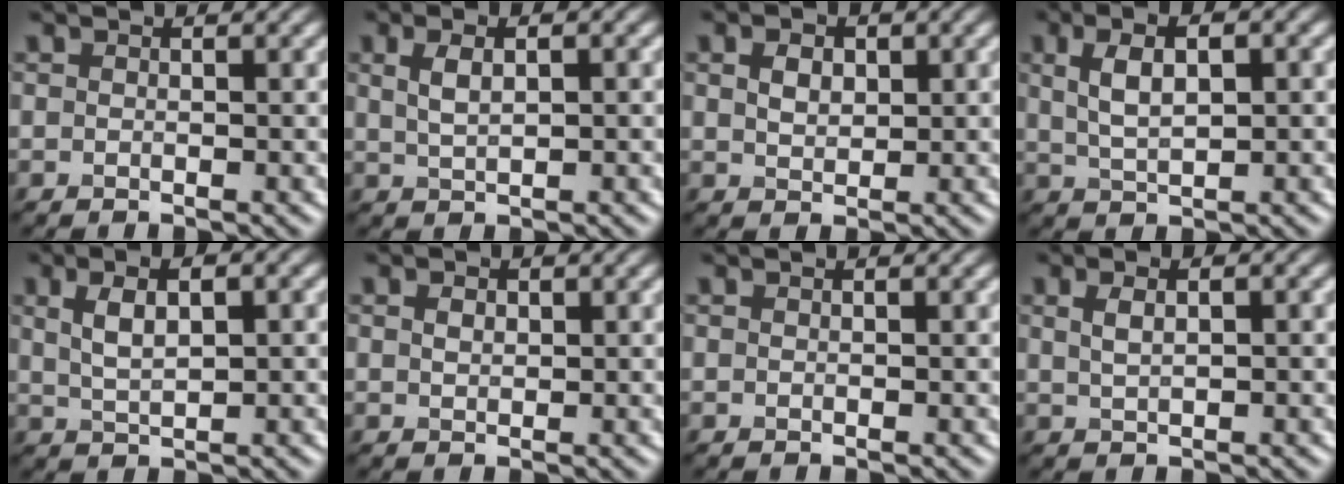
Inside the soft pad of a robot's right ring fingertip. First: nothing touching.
{"total": 2.5, "force": [0.8, 0.9, 2.1], "torque": [-0.042, 0.003, 0.019]}
{"total": 2.2, "force": [0.8, 1.5, 1.4], "torque": [-0.024, -0.002, 0.014]}
{"total": 4.5, "force": [1.3, 1.9, 3.8], "torque": [-0.076, 0.006, 0.025]}
{"total": 3.8, "force": [1.2, 1.5, 3.3], "torque": [-0.067, 0.006, 0.024]}
{"total": 1.1, "force": [0.4, 0.7, 0.7], "torque": [-0.012, 0.001, 0.007]}
{"total": 0.0}
{"total": 1.9, "force": [0.8, 0.8, 1.6], "torque": [-0.022, -0.003, 0.016]}